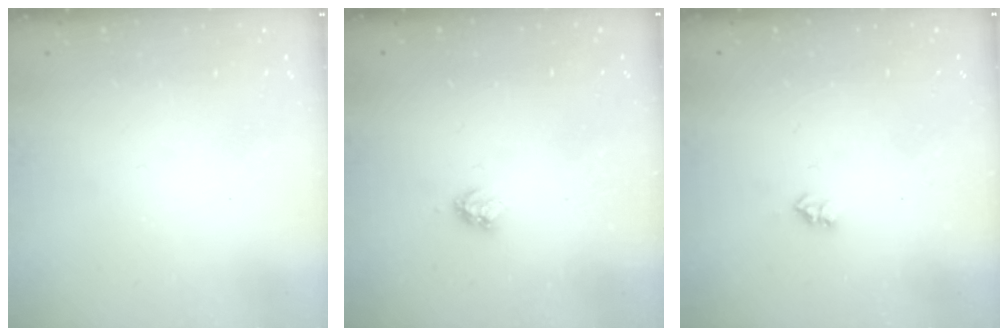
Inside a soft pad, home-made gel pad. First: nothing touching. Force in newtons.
{"total": 3.1, "press": 3.1, "slide": 0.3}
{"total": 2.6, "press": 2.5, "slide": 0.4}